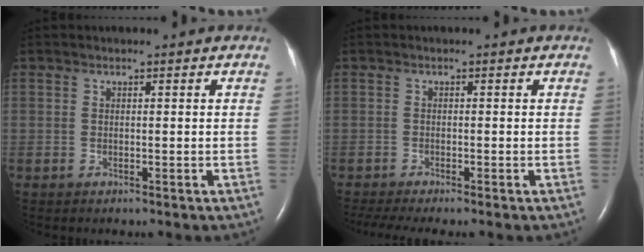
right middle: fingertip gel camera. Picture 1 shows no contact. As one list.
[{"total": 4.4, "force": [-3.6, -0.2, 2.5], "torque": [-0.044, -0.008, -0.061]}]